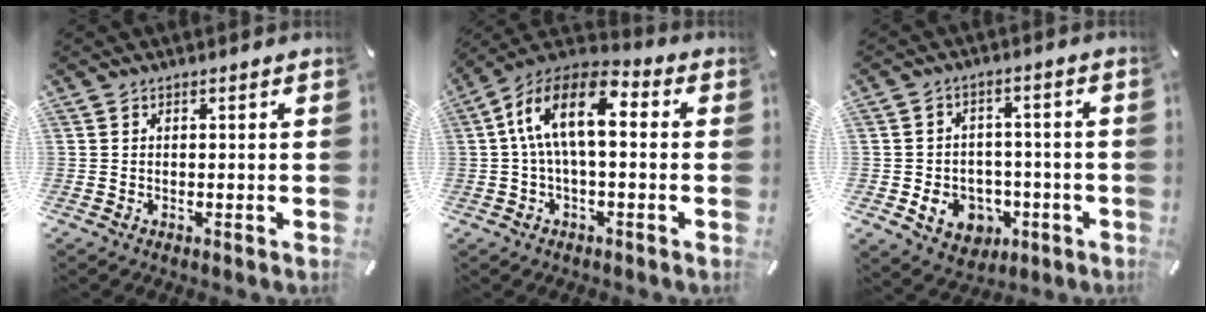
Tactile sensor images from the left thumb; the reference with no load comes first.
{"total": 13.1, "force": [1.4, 6.6, 11.2], "torque": [-0.228, 0.004, 0.027]}
{"total": 8.8, "force": [-2.2, 7.7, 3.6], "torque": [-0.062, 0.012, -0.036]}